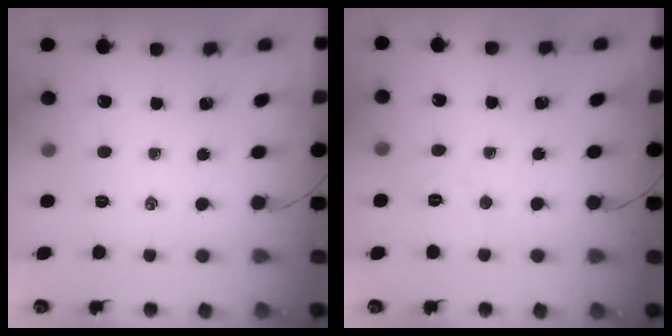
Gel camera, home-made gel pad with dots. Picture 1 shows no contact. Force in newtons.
{"total": 3.7, "press": 3.5, "slide": 1.0}